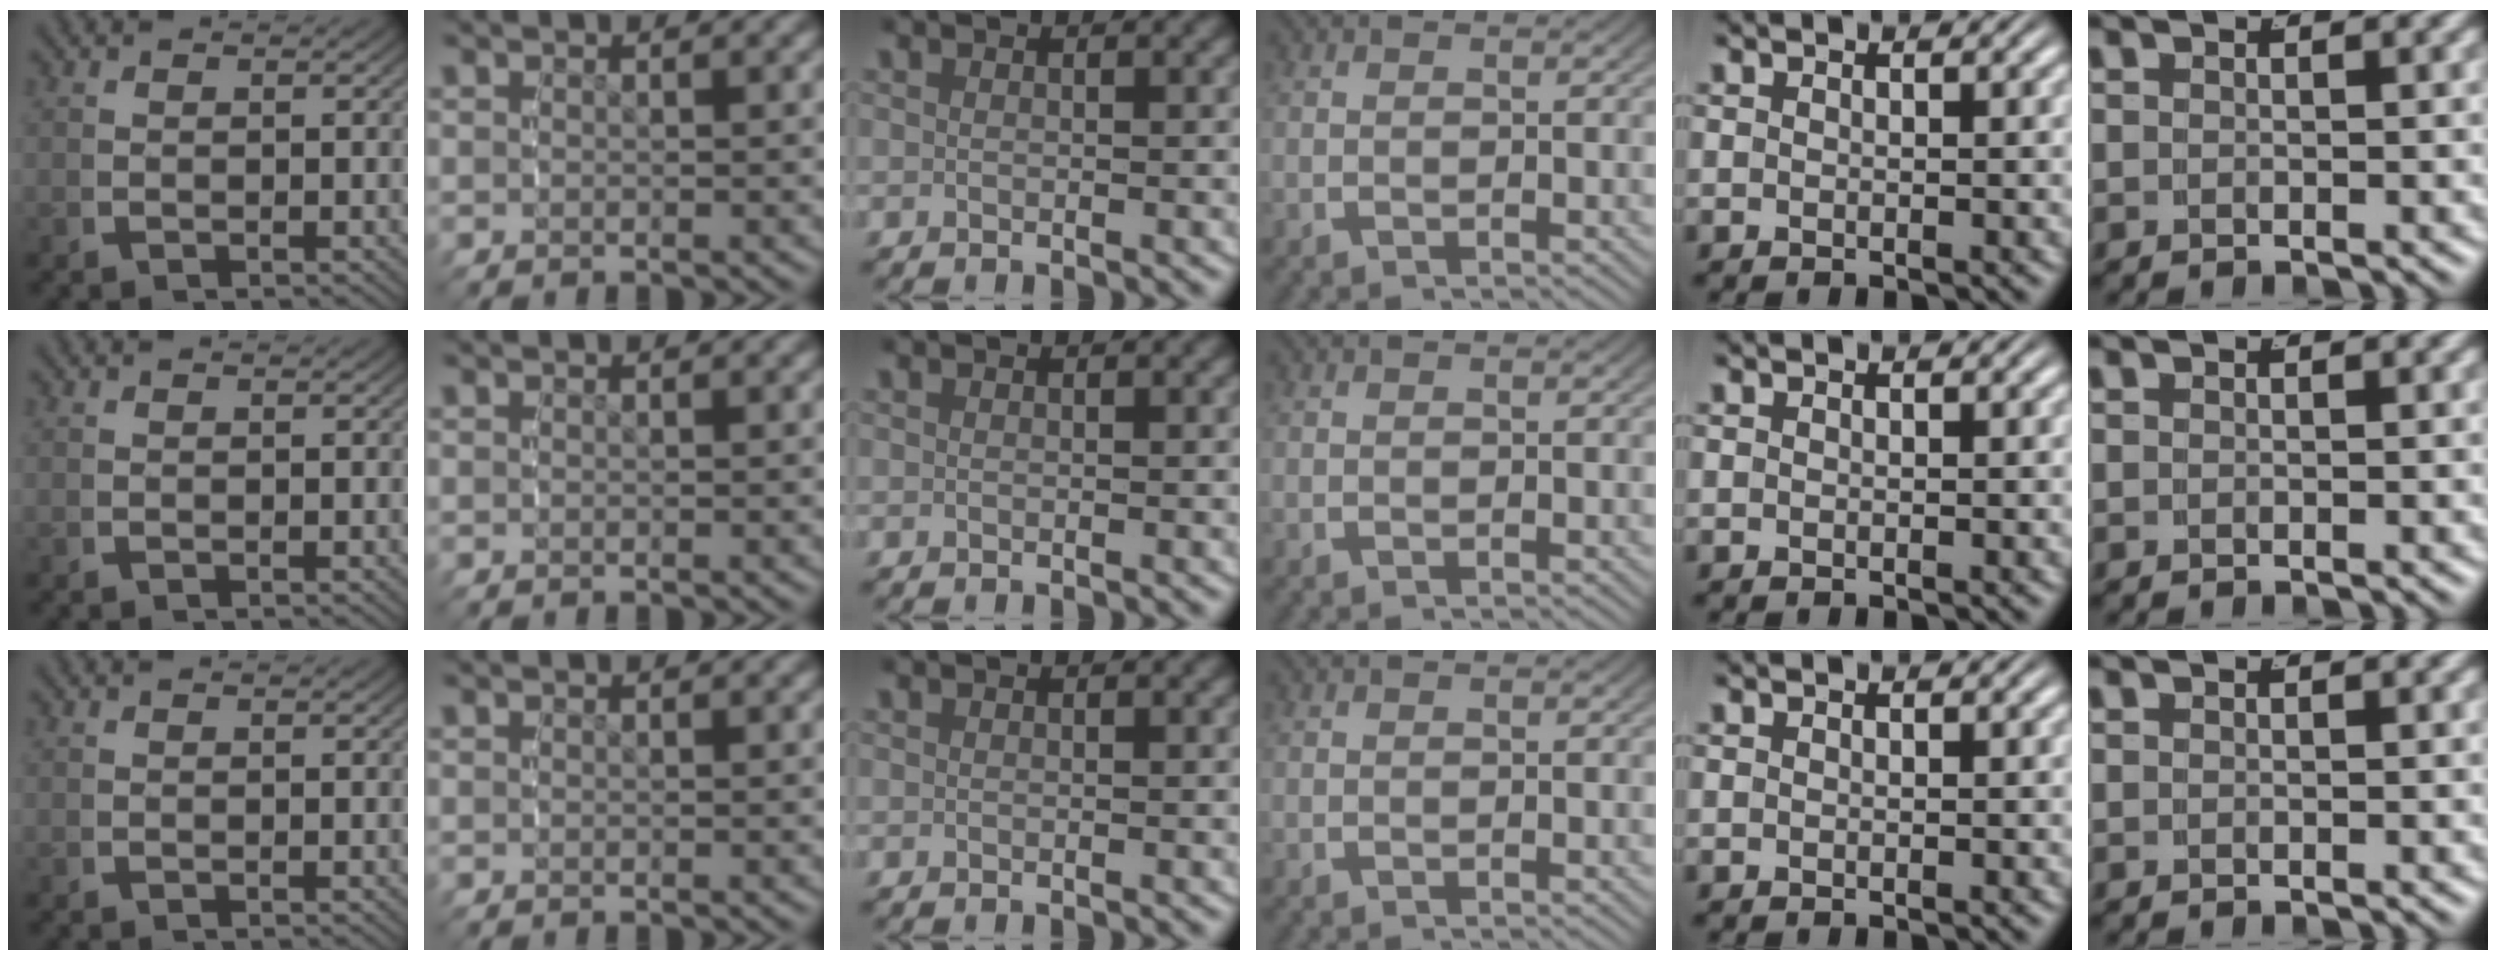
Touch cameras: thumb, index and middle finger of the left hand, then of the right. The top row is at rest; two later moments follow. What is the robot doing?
{"motion": "reach", "object": "string"}